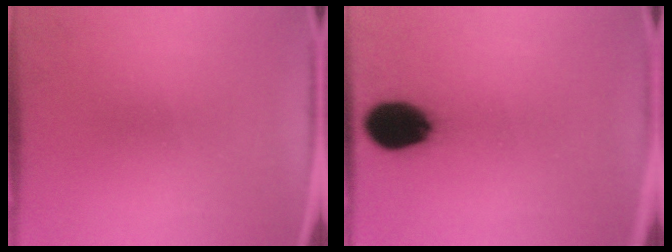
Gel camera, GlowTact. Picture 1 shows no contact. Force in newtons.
{"total": 13.2}